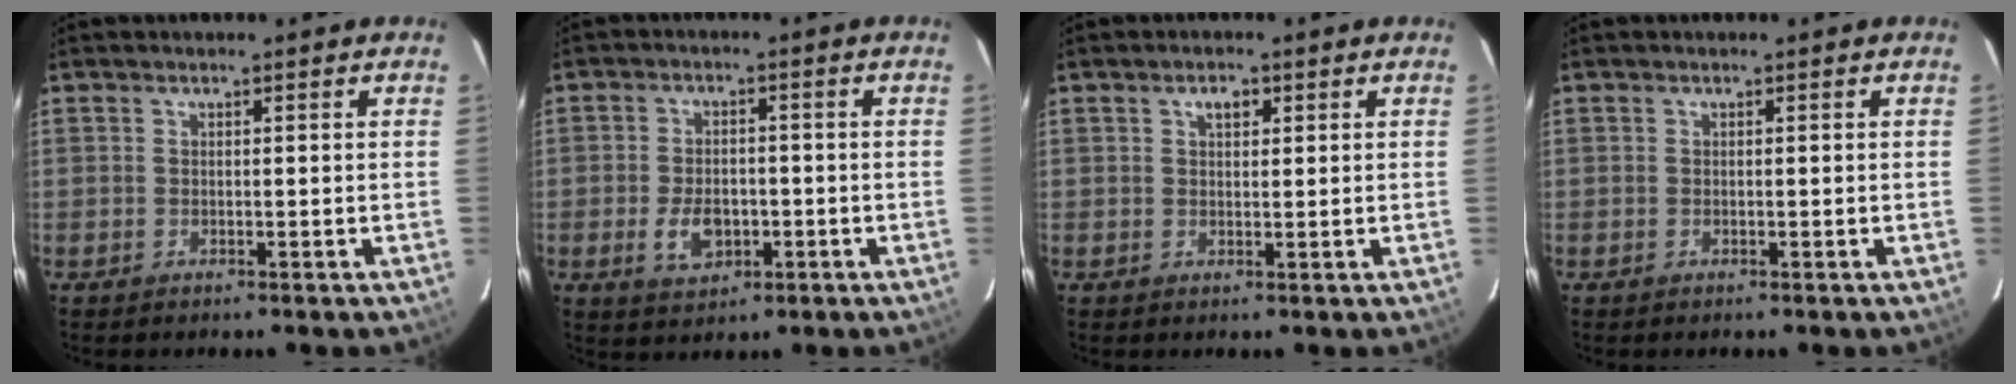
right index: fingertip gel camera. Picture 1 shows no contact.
{"total": 6.6, "force": [-2.1, 4.4, 4.5], "torque": [-0.094, 0.001, -0.029]}
{"total": 2.2, "force": [0.9, 1.4, 1.4], "torque": [-0.020, 0.008, 0.015]}
{"total": 0.0}